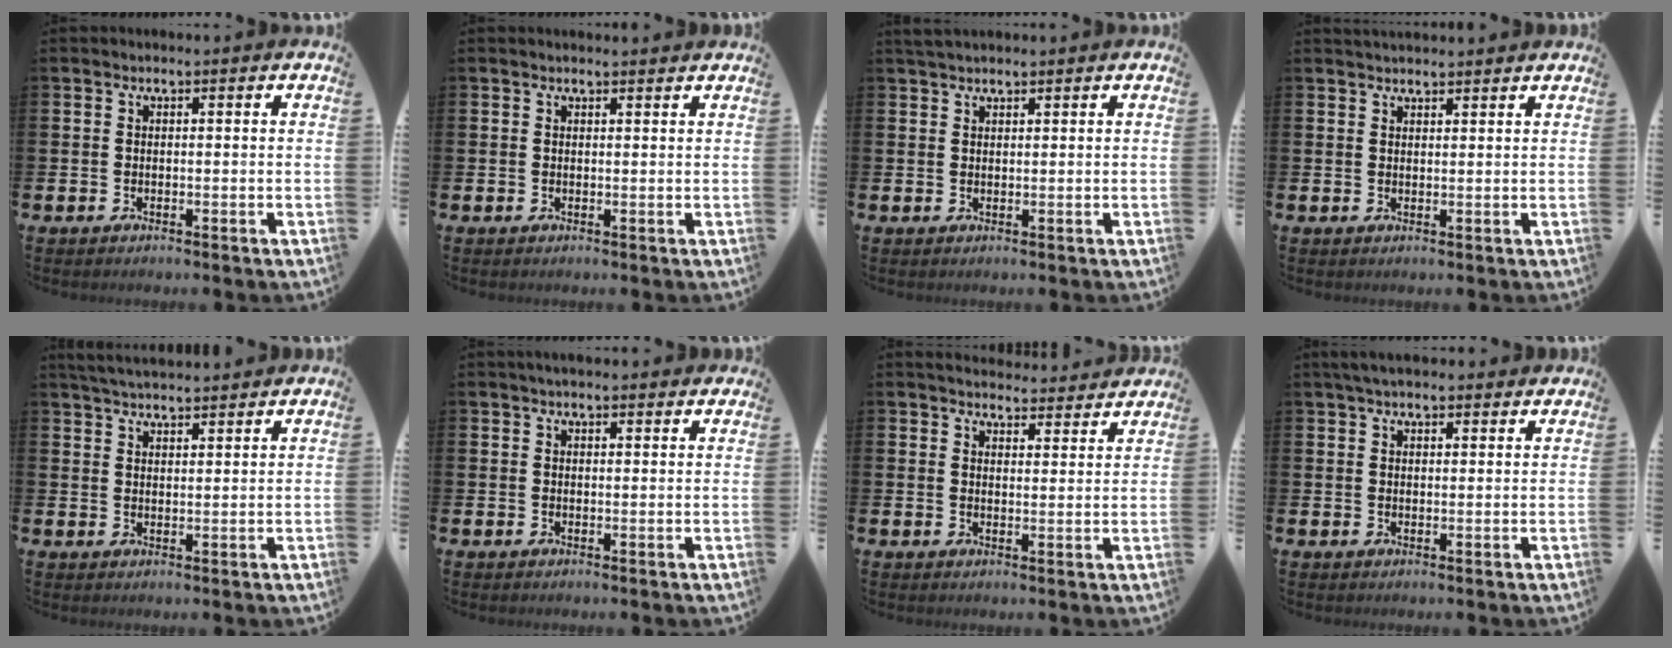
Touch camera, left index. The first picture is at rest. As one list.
[{"total": 0.9, "force": [0.8, 0.1, 0.2], "torque": [0.007, -0.003, 0.013]}, {"total": 1.7, "force": [1.6, 0.4, 0.4], "torque": [0.001, 0.000, 0.027]}, {"total": 2.1, "force": [2.1, 0.3, 0.1], "torque": [-0.002, -0.007, 0.038]}, {"total": 4.0, "force": [4.0, 0.2, 0.5], "torque": [-0.016, -0.018, 0.072]}, {"total": 2.2, "force": [2.2, 0.4, 0.5], "torque": [-0.001, -0.007, 0.037]}, {"total": 3.8, "force": [3.7, 0.8, -0.1], "torque": [0.005, -0.025, 0.065]}, {"total": 3.5, "force": [3.2, 0.9, 1.3], "torque": [-0.029, -0.005, 0.058]}]